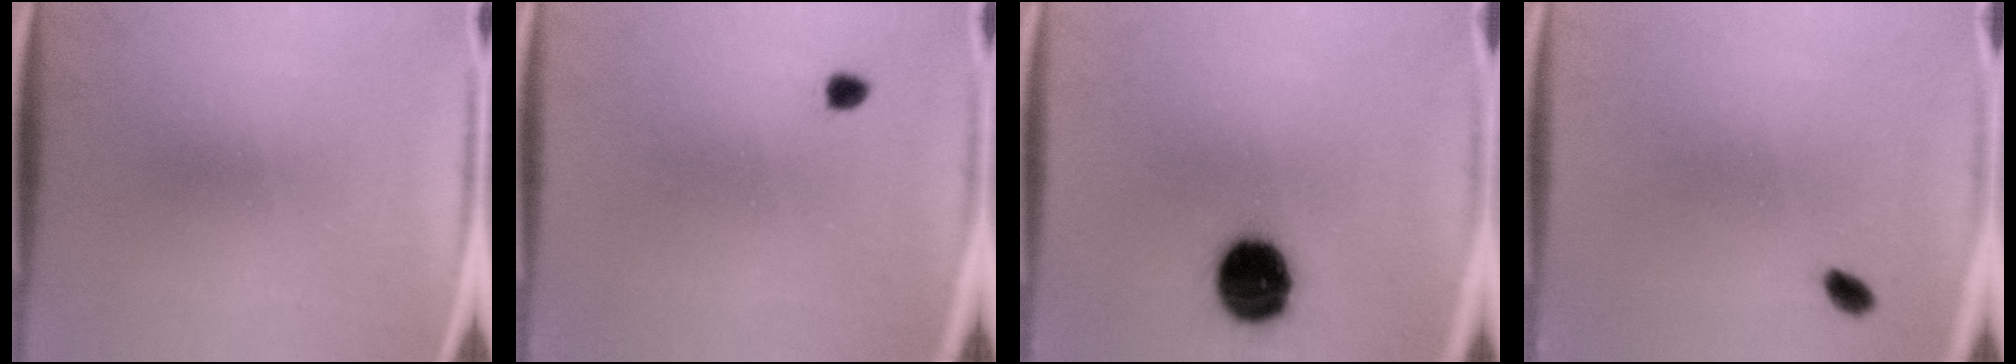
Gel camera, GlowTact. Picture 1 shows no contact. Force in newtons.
{"total": 1.3}
{"total": 15.4}
{"total": 1.9}